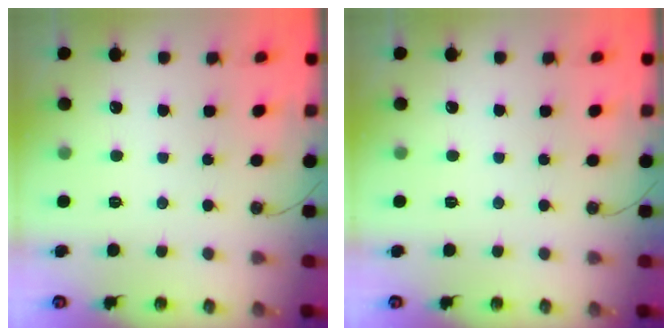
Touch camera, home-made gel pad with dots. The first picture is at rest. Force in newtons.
{"total": 0.0}